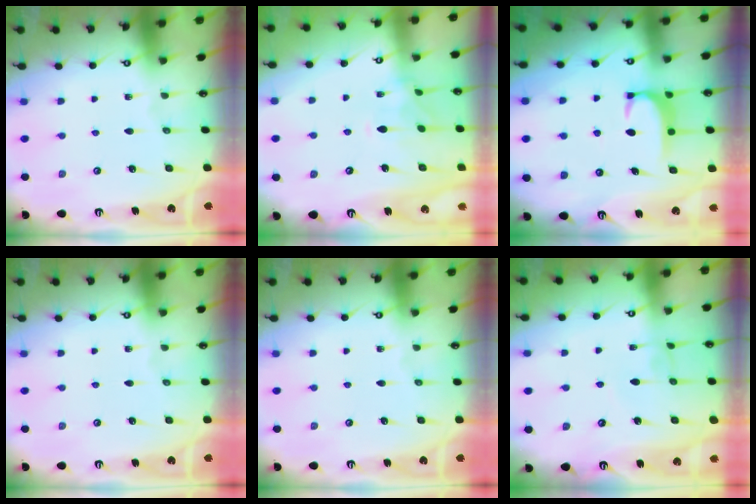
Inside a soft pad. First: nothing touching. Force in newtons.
{"total": 1.0, "press": 0.6, "slide": 0.9}
{"total": 1.8, "press": 1.7, "slide": 0.5}
{"total": 0.0}
{"total": 0.0}
{"total": 3.3, "press": 3.3, "slide": 0.1}